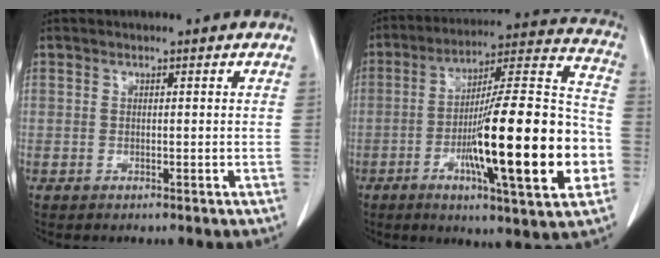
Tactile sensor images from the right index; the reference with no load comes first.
{"total": 24.1, "force": [-6.0, 2.4, 23.2], "torque": [-0.332, 0.000, -0.095]}